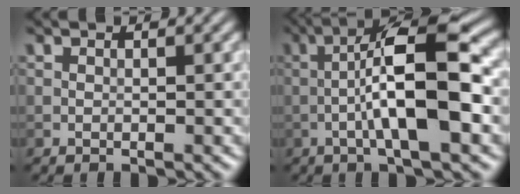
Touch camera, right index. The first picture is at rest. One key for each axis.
{"total": 9.5, "fx": -1.5, "fy": 2.1, "fz": 9.2, "tx": -0.150, "ty": 0.020, "tz": -0.031}